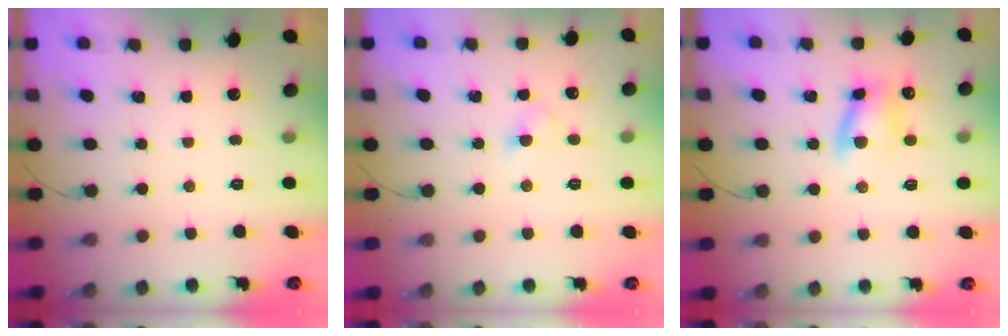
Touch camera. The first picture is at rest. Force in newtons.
{"total": 2.9, "press": 2.7, "slide": 1.2}
{"total": 8.1, "press": 8.0, "slide": 1.3}